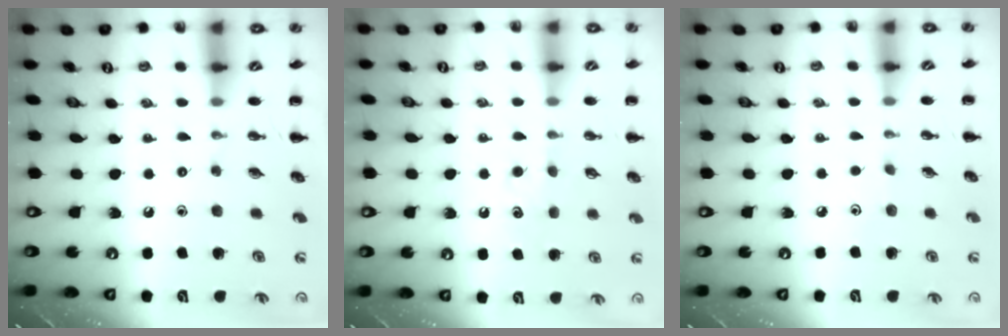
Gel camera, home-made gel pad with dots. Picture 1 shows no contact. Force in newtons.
{"total": 6.7, "press": 6.6, "slide": 1.5}
{"total": 2.6, "press": 2.5, "slide": 0.8}